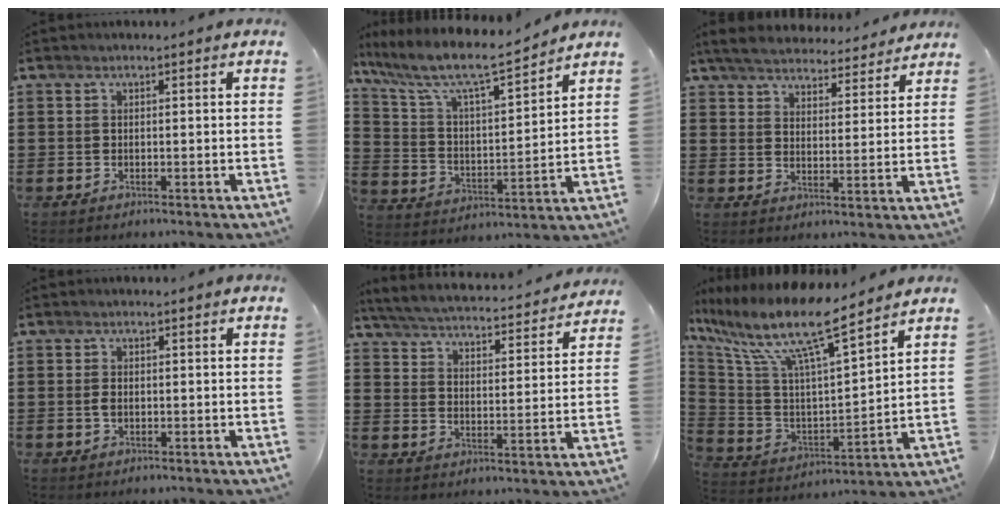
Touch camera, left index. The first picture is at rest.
{"total": 8.6, "force": [7.0, 1.4, 4.8], "torque": [-0.122, -0.043, 0.114]}
{"total": 5.3, "force": [5.2, 0.6, 0.9], "torque": [-0.044, -0.029, 0.089]}
{"total": 1.4, "force": [-0.1, 0.8, 1.1], "torque": [-0.029, 0.000, -0.005]}
{"total": 4.1, "force": [4.0, -0.3, 0.8], "torque": [-0.039, -0.035, 0.061]}
{"total": 13.0, "force": [9.2, 2.0, 8.9], "torque": [-0.202, -0.059, 0.149]}